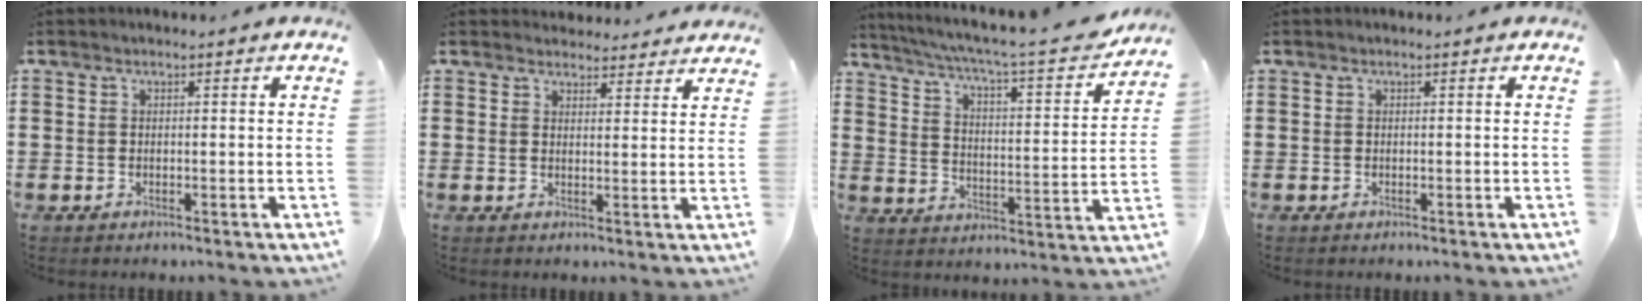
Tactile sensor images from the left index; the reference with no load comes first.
{"total": 3.2, "force": [3.1, 0.9, 0.1], "torque": [-0.003, -0.011, 0.058]}
{"total": 5.9, "force": [4.8, 0.4, 3.4], "torque": [-0.089, -0.037, 0.076]}
{"total": 0.0}